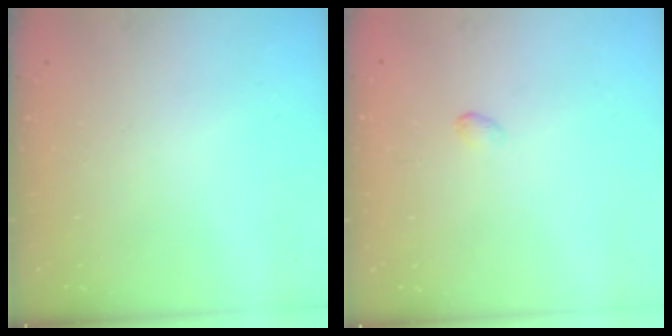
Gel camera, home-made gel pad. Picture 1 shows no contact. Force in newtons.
{"total": 2.7, "press": 2.7, "slide": 0.5}